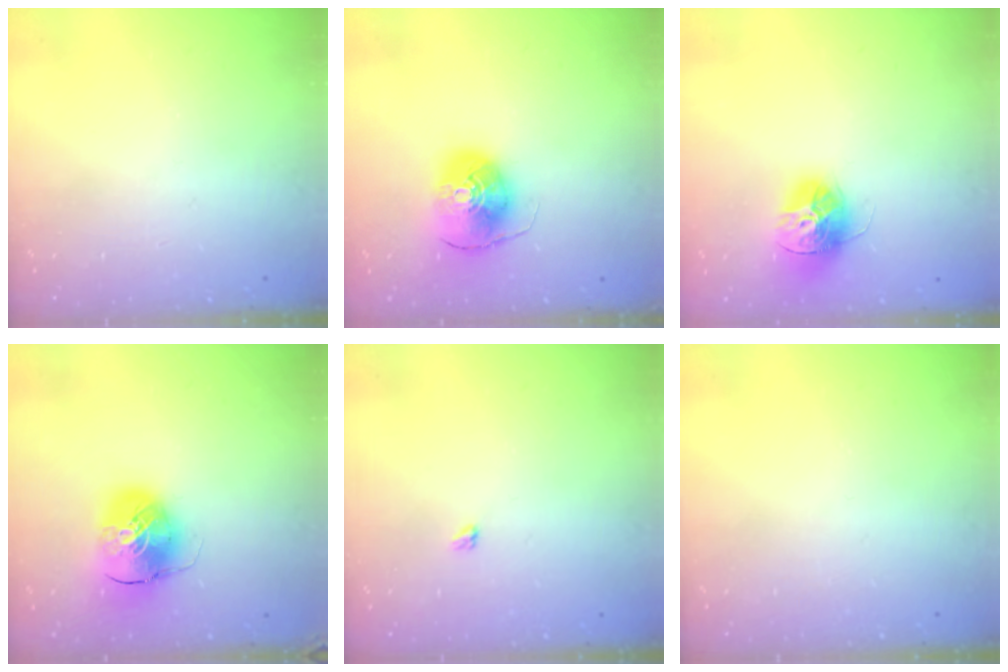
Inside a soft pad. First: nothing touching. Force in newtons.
{"total": 10.2, "press": 10.1, "slide": 1.5}
{"total": 13.7, "press": 13.7, "slide": 1.0}
{"total": 10.5, "press": 10.4, "slide": 1.8}
{"total": 2.4, "press": 2.4, "slide": 0.4}
{"total": 0.0}